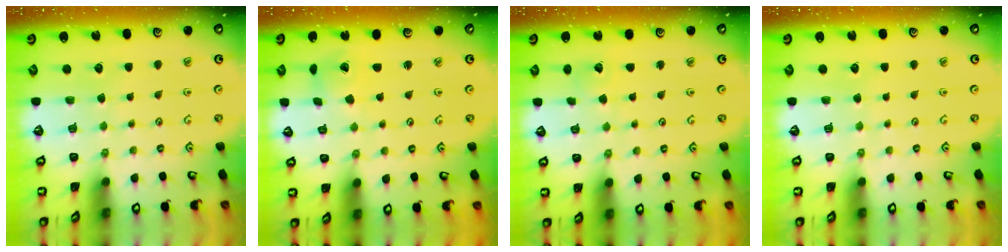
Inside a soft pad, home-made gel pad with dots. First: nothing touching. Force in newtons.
{"total": 2.0, "press": 2.0, "slide": 0.3}
{"total": 2.8, "press": 2.8, "slide": 0.2}
{"total": 0.0}